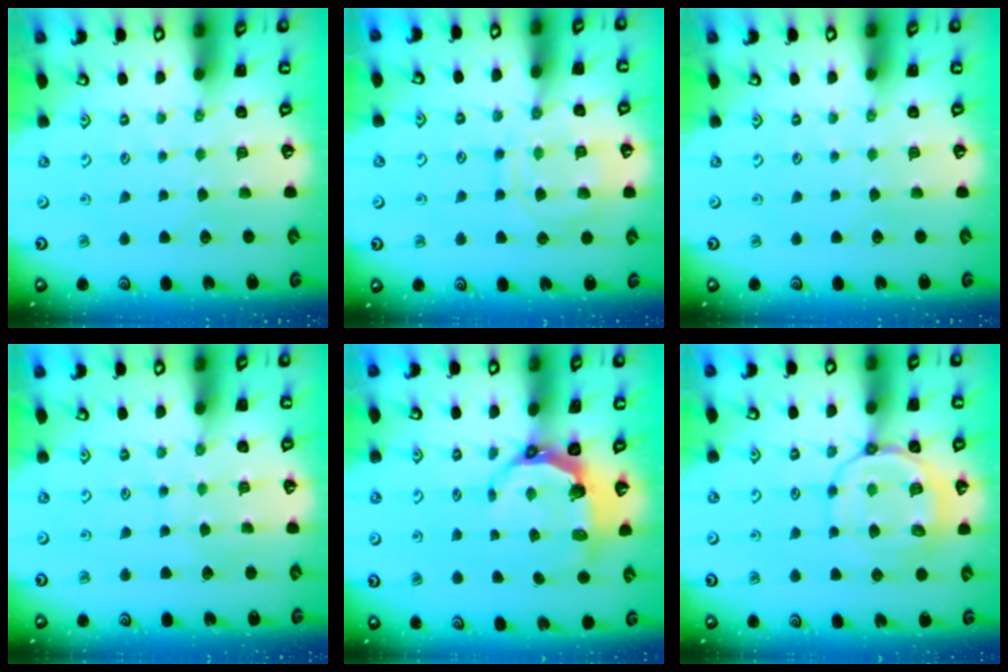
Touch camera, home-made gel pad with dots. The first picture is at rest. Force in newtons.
{"total": 12.5, "press": 12.5, "slide": 1.2}
{"total": 0.0}
{"total": 6.5, "press": 6.5, "slide": 0.6}
{"total": 6.7, "press": 5.2, "slide": 4.2}
{"total": 11.3, "press": 11.2, "slide": 1.2}